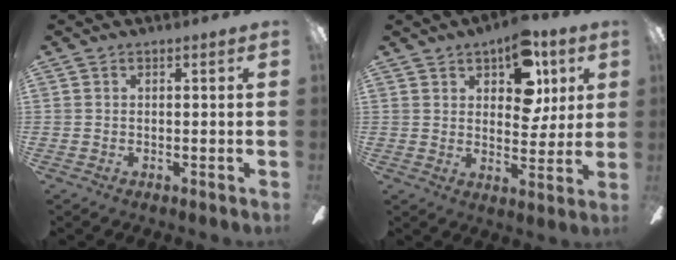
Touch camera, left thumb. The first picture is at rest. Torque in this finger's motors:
{"motor_torque": [0.20, 0.43, 0.02, -0.20, 0.06]}